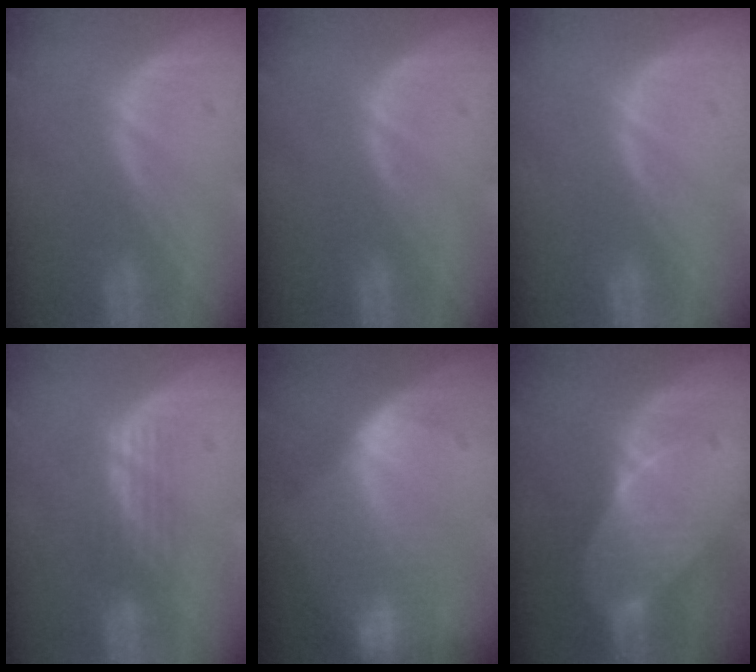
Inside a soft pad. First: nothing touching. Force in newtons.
{"total": 0.0}
{"total": 0.0}
{"total": 3.1, "press": 2.6, "slide": 1.6}
{"total": 8.0, "press": 7.5, "slide": 2.7}
{"total": 7.4, "press": 6.9, "slide": 2.6}